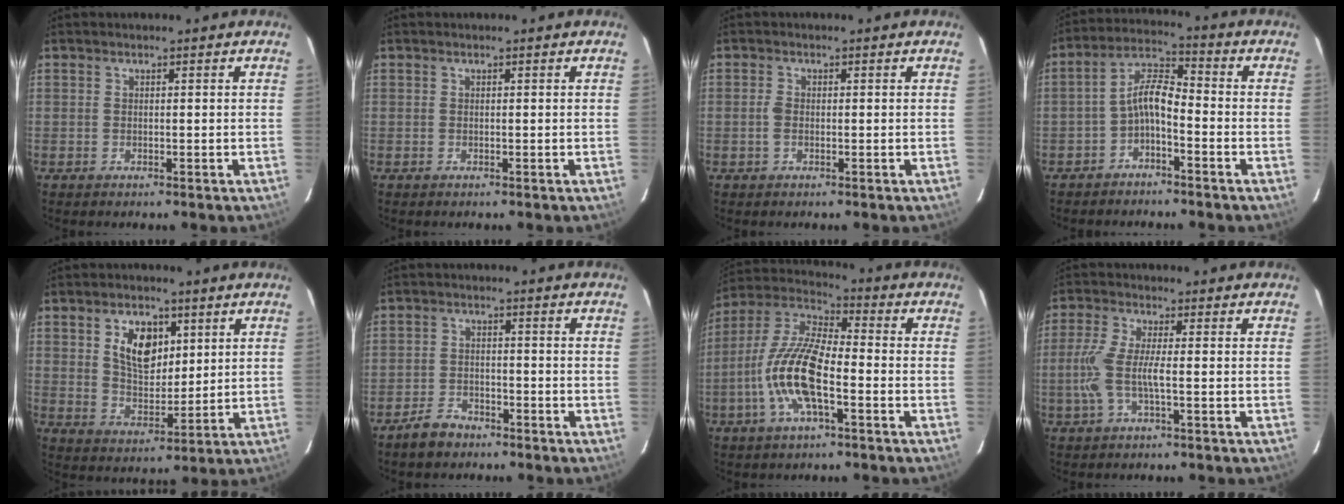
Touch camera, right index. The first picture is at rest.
{"total": 0.0}
{"total": 1.5, "force": [-0.3, 0.9, 1.2], "torque": [-0.028, 0.002, -0.008]}
{"total": 5.3, "force": [-3.0, 1.6, 4.1], "torque": [-0.094, 0.018, -0.058]}
{"total": 9.5, "force": [3.6, 5.9, 6.6], "torque": [-0.114, 0.007, 0.072]}
{"total": 4.9, "force": [-3.8, 2.7, 1.5], "torque": [-0.046, 0.010, -0.063]}
{"total": 14.4, "force": [-4.5, 4.6, 12.9], "torque": [-0.268, 0.000, -0.094]}
{"total": 6.9, "force": [-1.4, 1.0, 6.7], "torque": [-0.151, -0.002, -0.027]}